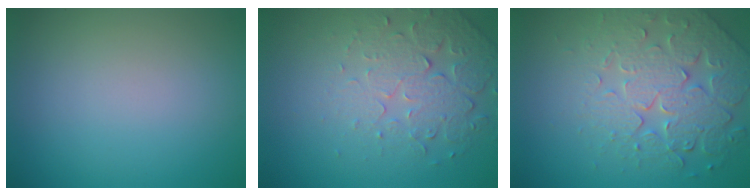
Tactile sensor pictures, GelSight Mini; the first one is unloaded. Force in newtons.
{"total": 4.9, "press": 3.4, "slide": 3.6}
{"total": 5.5, "press": 5.0, "slide": 2.1}